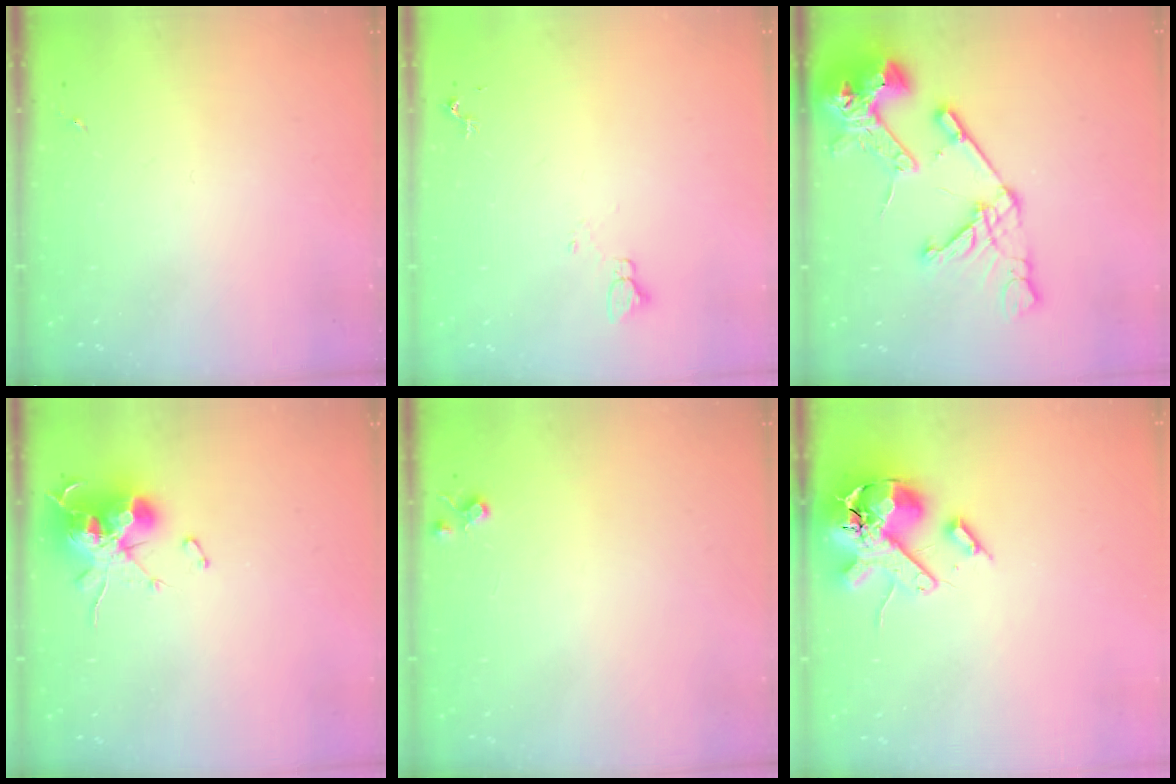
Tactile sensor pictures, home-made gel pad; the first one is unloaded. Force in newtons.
{"total": 5.1, "press": 5.1, "slide": 0.5}
{"total": 18.5, "press": 18.4, "slide": 2.3}
{"total": 15.3, "press": 15.3, "slide": 0.1}
{"total": 5.2, "press": 5.1, "slide": 0.8}
{"total": 17.4, "press": 17.2, "slide": 2.9}